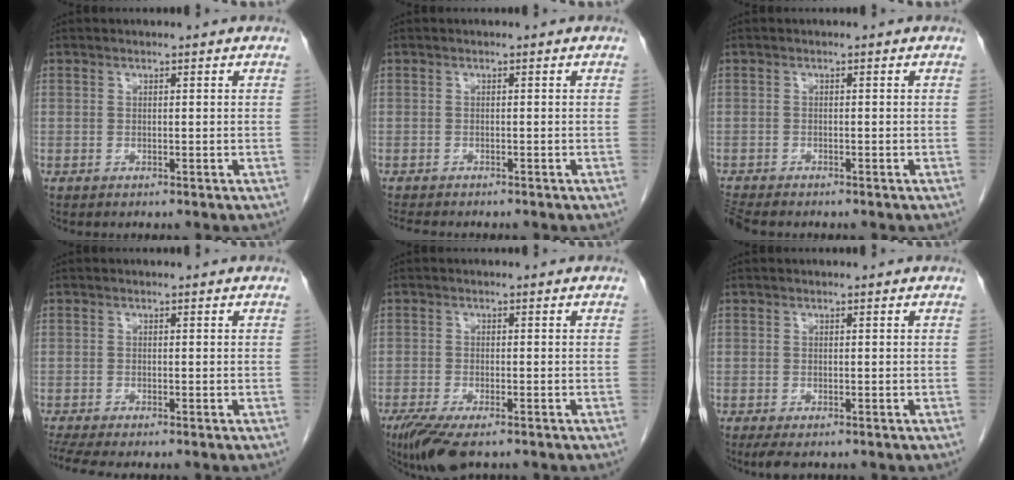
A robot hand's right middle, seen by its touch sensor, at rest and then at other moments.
{"total": 4.1, "force": [-3.6, 0.8, 1.8], "torque": [-0.031, -0.012, -0.053]}
{"total": 3.2, "force": [-2.9, 0.4, 1.1], "torque": [-0.023, -0.012, -0.051]}
{"total": 3.2, "force": [-2.6, 0.0, 1.9], "torque": [-0.044, -0.012, -0.050]}
{"total": 7.1, "force": [-4.9, 1.9, 4.7], "torque": [-0.083, -0.018, -0.081]}
{"total": 2.2, "force": [-1.3, 0.9, 1.5], "torque": [-0.026, -0.006, -0.016]}